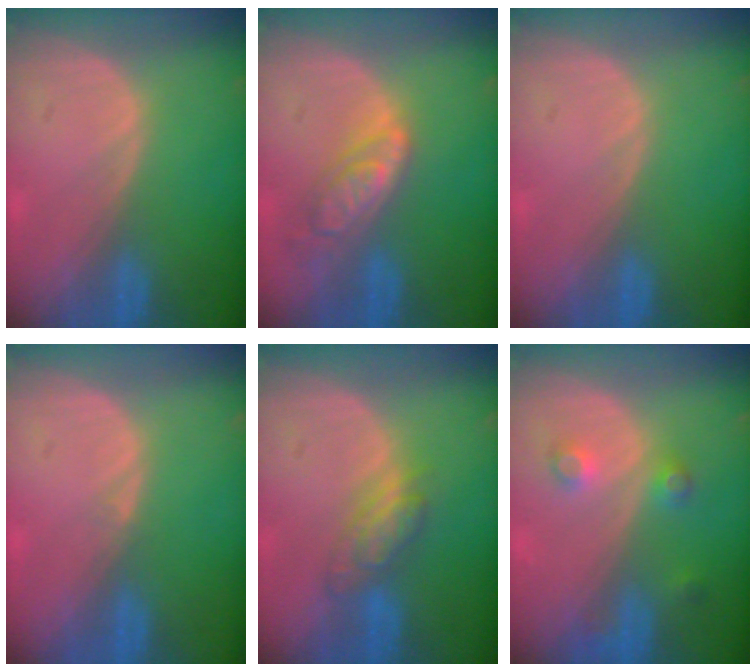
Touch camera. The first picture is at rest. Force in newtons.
{"total": 6.3, "press": 5.6, "slide": 3.0}
{"total": 0.0}
{"total": 0.6, "press": 0.4, "slide": 0.5}
{"total": 5.2, "press": 4.7, "slide": 2.3}
{"total": 3.8, "press": 3.5, "slide": 1.4}